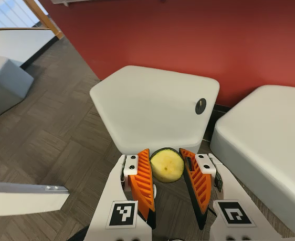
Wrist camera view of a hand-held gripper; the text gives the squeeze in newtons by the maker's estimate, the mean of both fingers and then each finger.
{"total": 11.2, "left": 11.3, "right": 11.2}